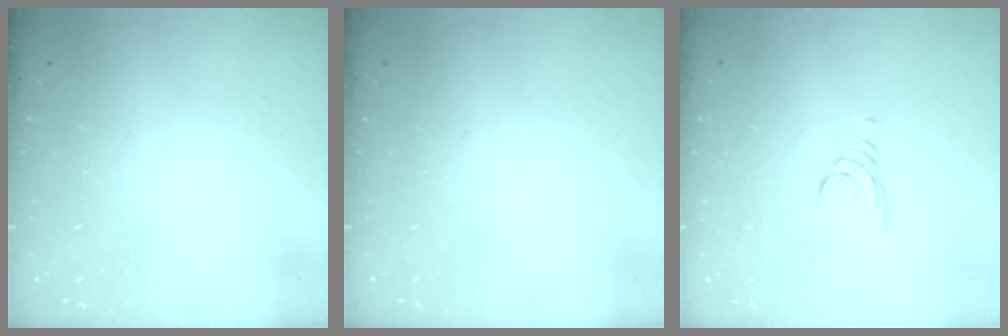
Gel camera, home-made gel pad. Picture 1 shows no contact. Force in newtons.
{"total": 0.0}
{"total": 1.3, "press": 1.3, "slide": 0.1}